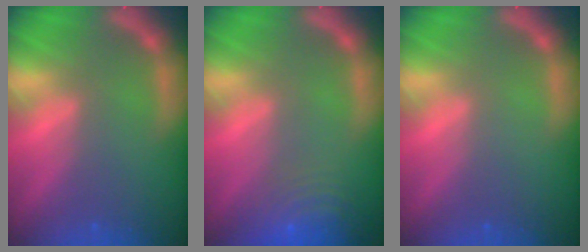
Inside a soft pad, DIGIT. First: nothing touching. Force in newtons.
{"total": 9.1}
{"total": 0.0}